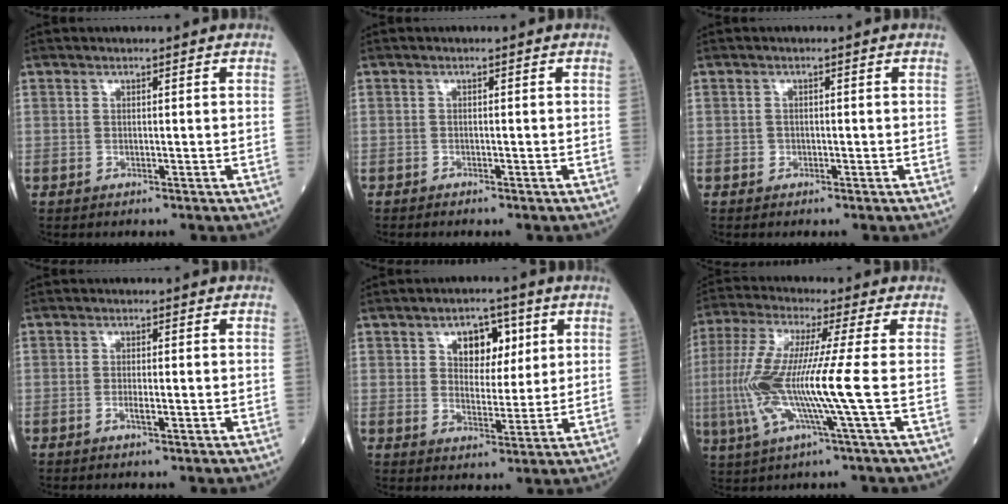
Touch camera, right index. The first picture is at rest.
{"total": 0.9, "force": [-0.8, 0.2, 0.4], "torque": [-0.008, -0.001, -0.012]}
{"total": 0.7, "force": [-0.4, 0.6, 0.1], "torque": [-0.001, 0.004, -0.008]}
{"total": 1.6, "force": [-0.7, 0.3, 1.4], "torque": [-0.028, 0.000, -0.012]}
{"total": 6.6, "force": [2.7, 3.9, 4.5], "torque": [-0.064, 0.015, 0.044]}
{"total": 12.8, "force": [-1.9, -1.0, 12.6], "torque": [-0.273, -0.011, -0.046]}